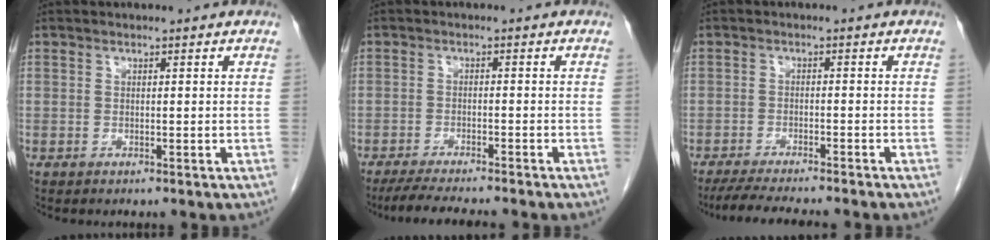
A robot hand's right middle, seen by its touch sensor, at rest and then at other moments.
{"total": 7.4, "force": [-6.5, 0.0, 3.6], "torque": [-0.047, -0.018, -0.104]}
{"total": 8.6, "force": [-7.6, 0.1, 4.1], "torque": [-0.053, -0.018, -0.121]}